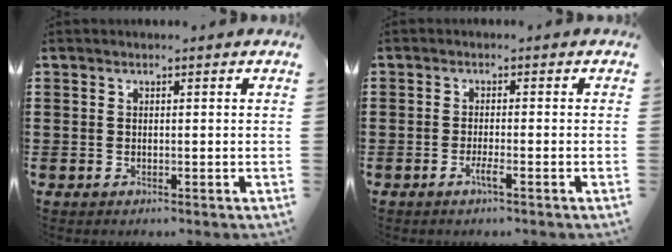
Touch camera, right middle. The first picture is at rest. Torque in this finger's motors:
{"motor_torque": [1.15, 0.02, 0.00, 0.03]}